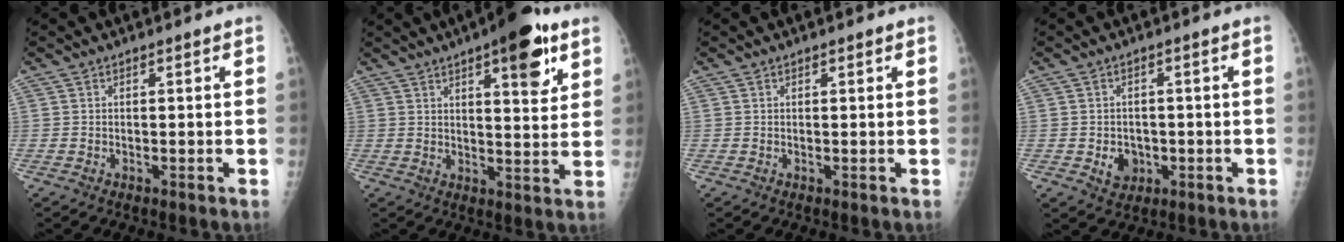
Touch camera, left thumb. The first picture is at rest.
{"total": 12.6, "force": [6.8, 4.1, 9.8], "torque": [-0.107, -0.027, 0.089]}
{"total": 0.6, "force": [0.4, 0.3, 0.4], "torque": [-0.003, -0.002, 0.005]}
{"total": 4.1, "force": [-1.0, 3.5, 2.0], "torque": [-0.012, 0.003, -0.007]}